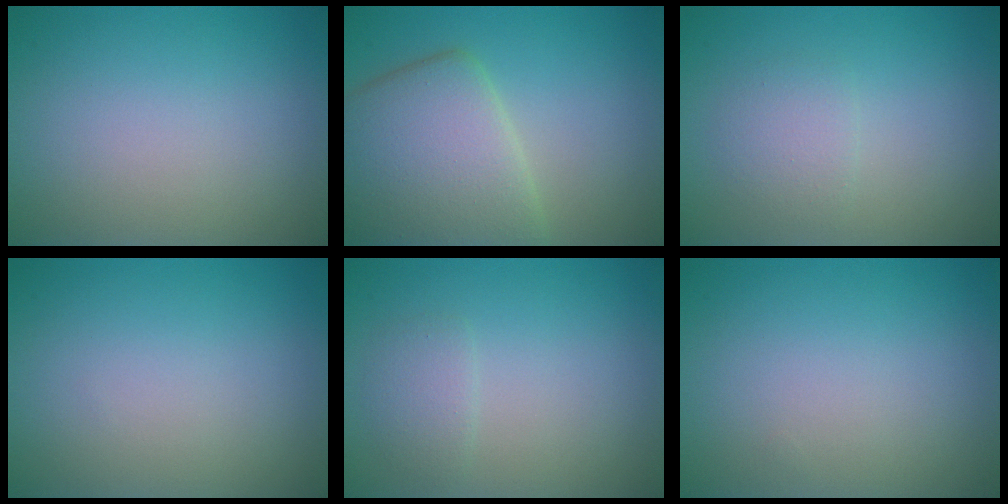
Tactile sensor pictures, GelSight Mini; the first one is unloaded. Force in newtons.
{"total": 7.8, "press": 7.8, "slide": 0.4}
{"total": 2.9, "press": 2.9, "slide": 0.2}
{"total": 0.0}
{"total": 1.5, "press": 1.5, "slide": 0.0}
{"total": 0.0}